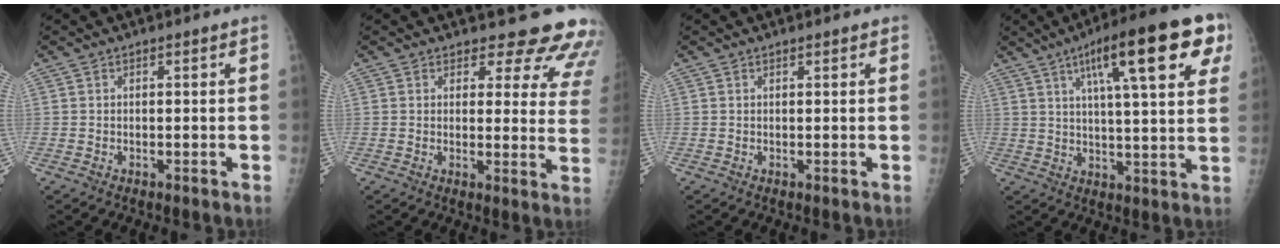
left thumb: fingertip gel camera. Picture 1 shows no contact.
{"total": 14.1, "force": [13.1, 4.7, 2.6], "torque": [0.026, -0.103, 0.119]}
{"total": 0.8, "force": [0.6, 0.3, 0.4], "torque": [-0.005, -0.002, 0.007]}
{"total": 20.3, "force": [9.2, 4.5, 17.6], "torque": [-0.236, 0.000, 0.130]}